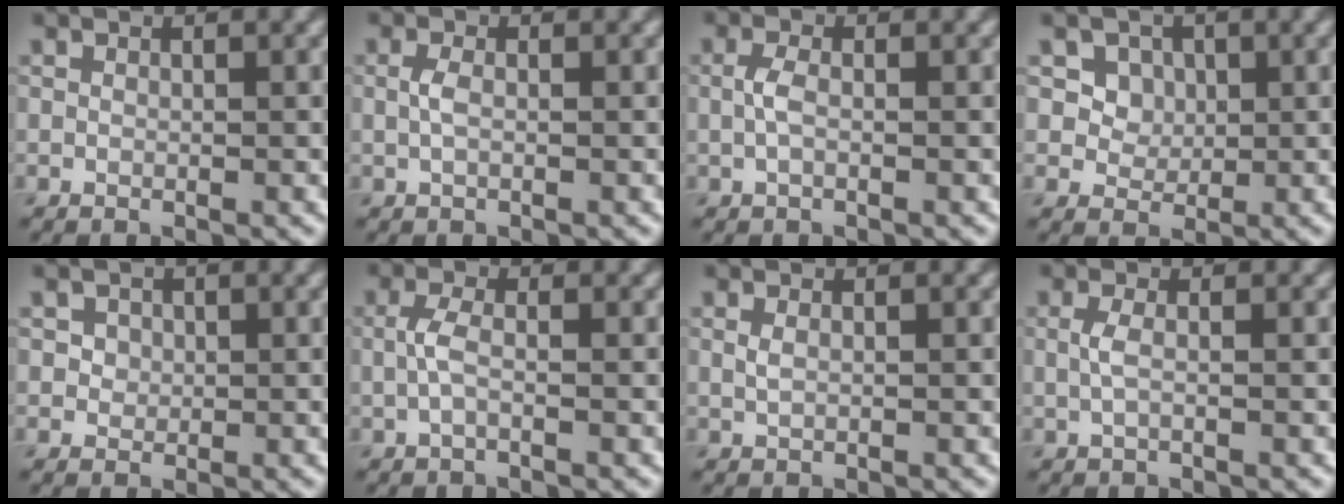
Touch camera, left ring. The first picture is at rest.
{"total": 1.2, "force": [-0.1, 0.6, 1.1], "torque": [-0.028, 0.001, -0.003]}
{"total": 1.5, "force": [-0.2, 0.7, 1.4], "torque": [-0.035, 0.003, -0.007]}
{"total": 4.9, "force": [2.1, 3.8, 2.1], "torque": [-0.045, -0.005, 0.040]}
{"total": 2.1, "force": [0.9, 1.7, 0.9], "torque": [-0.017, 0.000, 0.020]}
{"total": 1.8, "force": [-0.4, 0.5, 1.6], "torque": [-0.043, 0.003, -0.010]}
{"total": 0.6, "force": [0.1, 0.2, 0.5], "torque": [-0.016, 0.001, 0.003]}
{"total": 1.3, "force": [0.0, 0.3, 1.2], "torque": [-0.031, 0.001, -0.002]}